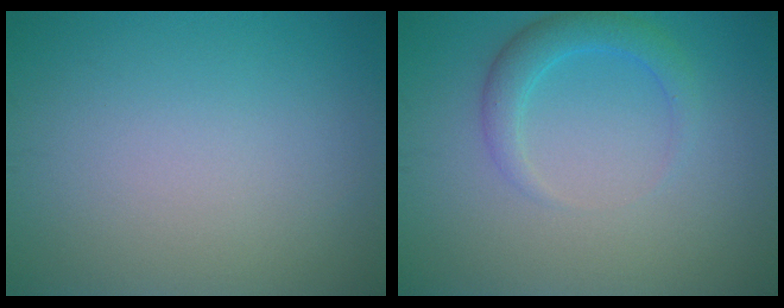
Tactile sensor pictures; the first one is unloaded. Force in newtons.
{"total": 2.6, "press": 2.6, "slide": 0.2}